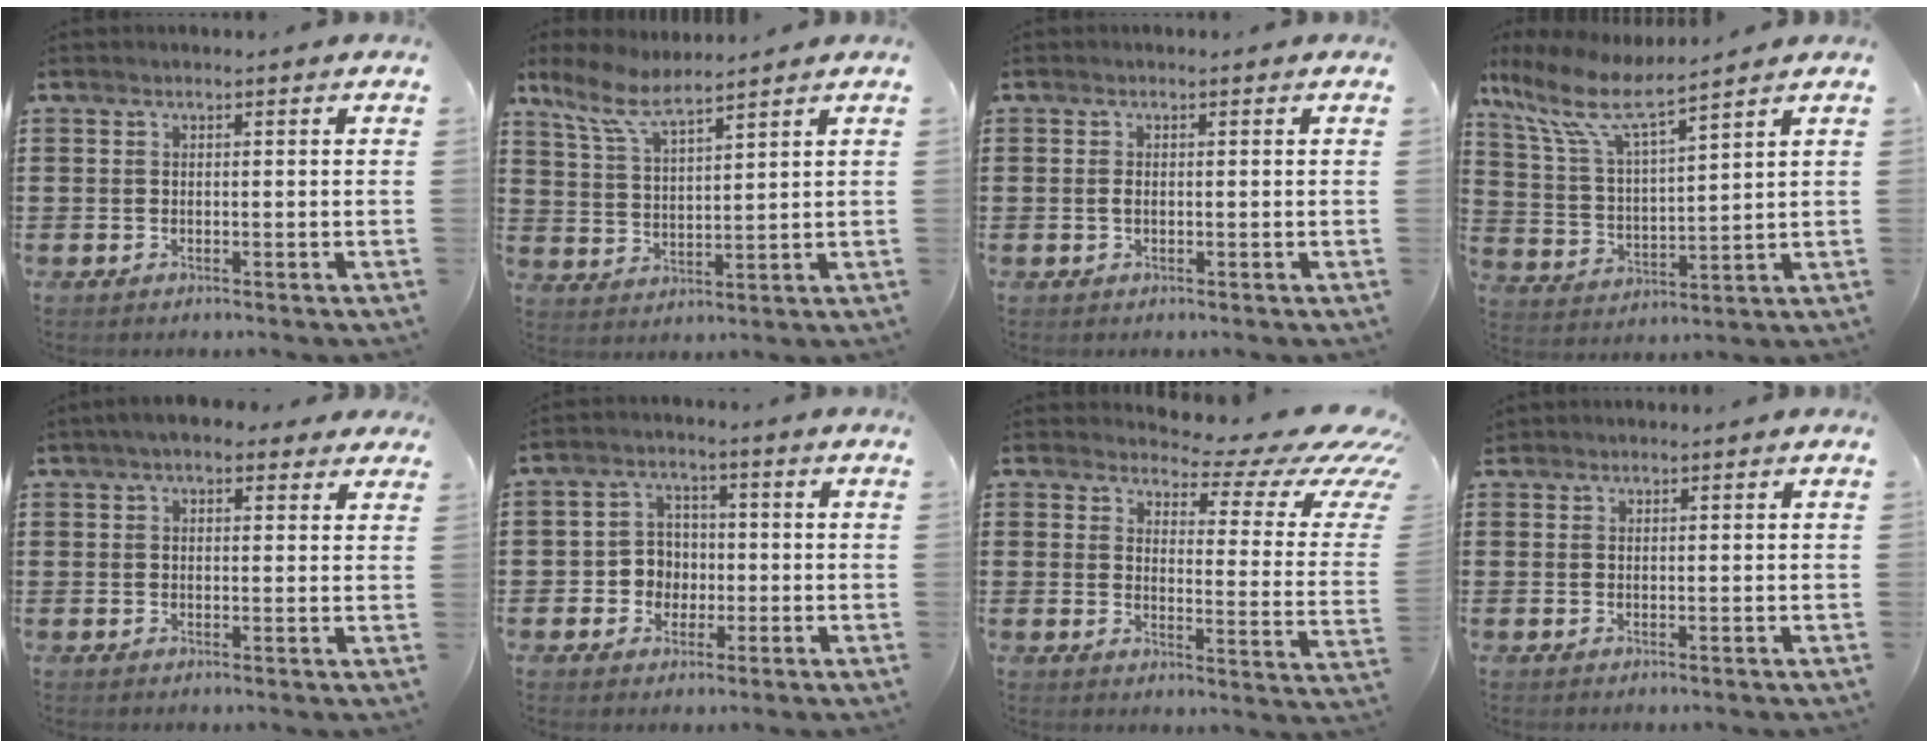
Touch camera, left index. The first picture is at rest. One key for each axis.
{"total": 6.8, "fx": 5.5, "fy": 1.1, "fz": 3.7, "tx": -0.091, "ty": -0.019, "tz": 0.100}
{"total": 0.8, "fx": -0.2, "fy": 0.3, "fz": 0.7, "tx": -0.016, "ty": -0.001, "tz": -0.004}
{"total": 8.9, "fx": 6.7, "fy": 1.7, "fz": 5.5, "tx": -0.142, "ty": -0.035, "tz": 0.113}
{"total": 4.3, "fx": 3.2, "fy": 1.6, "fz": 2.4, "tx": -0.056, "ty": 0.004, "tz": 0.058}
{"total": 4.6, "fx": -0.9, "fy": 4.3, "fz": 1.3, "tx": -0.041, "ty": 0.012, "tz": -0.020}
{"total": 5.9, "fx": 4.8, "fy": 1.6, "fz": 3.1, "tx": -0.052, "ty": -0.044, "tz": 0.076}
{"total": 0.6, "fx": 0.5, "fy": 0.2, "fz": 0.0, "tx": -0.003, "ty": 0.001, "tz": 0.011}